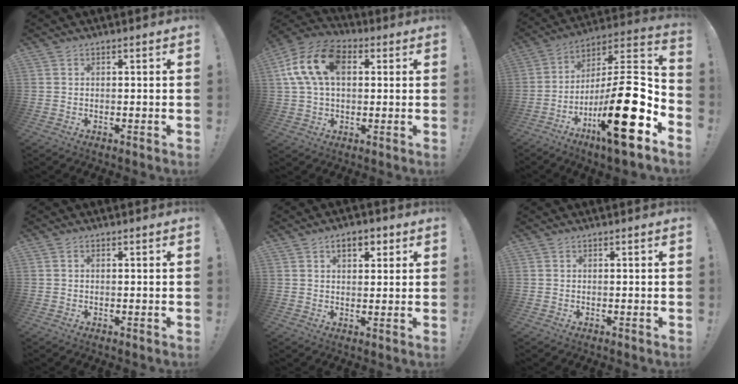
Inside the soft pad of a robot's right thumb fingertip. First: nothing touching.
{"total": 16.6, "force": [3.8, 10.6, 12.2], "torque": [-0.239, 0.012, 0.069]}
{"total": 24.1, "force": [-9.3, 5.2, 21.6], "torque": [-0.355, 0.033, -0.161]}
{"total": 0.0}
{"total": 5.3, "force": [2.4, 3.1, 3.5], "torque": [-0.042, -0.002, 0.037]}
{"total": 0.0}